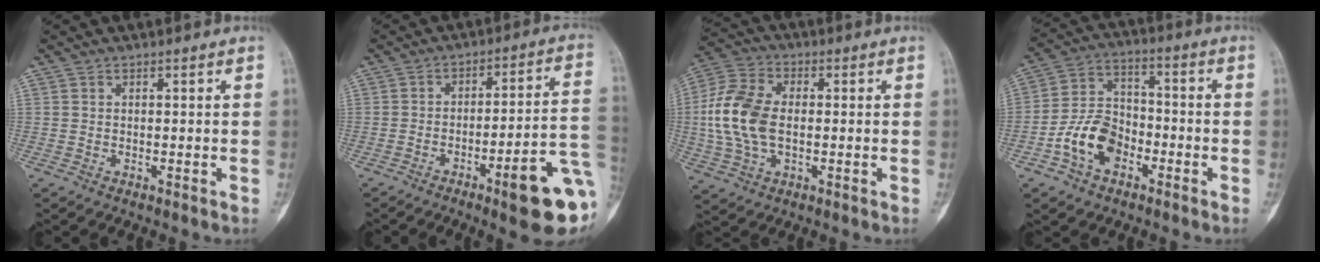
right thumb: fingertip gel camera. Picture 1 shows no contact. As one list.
[{"total": 16.2, "force": [-6.0, 2.8, 14.8], "torque": [-0.155, 0.032, -0.076]}, {"total": 13.3, "force": [-0.2, 8.2, 10.5], "torque": [-0.228, 0.015, -0.006]}, {"total": 10.9, "force": [-4.5, 7.4, 6.7], "torque": [-0.111, 0.041, -0.086]}]